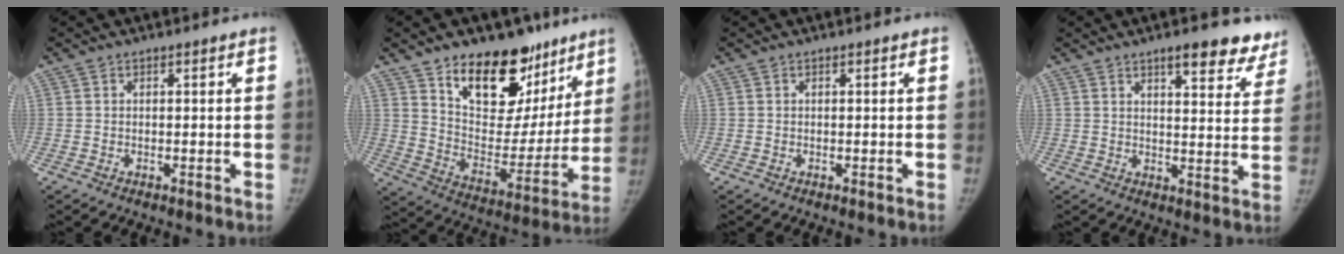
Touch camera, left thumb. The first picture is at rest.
{"total": 22.8, "force": [14.6, 12.7, 12.1], "torque": [-0.119, -0.079, 0.231]}
{"total": 0.0}
{"total": 13.3, "force": [9.6, 4.2, 8.2], "torque": [-0.060, -0.049, 0.122]}